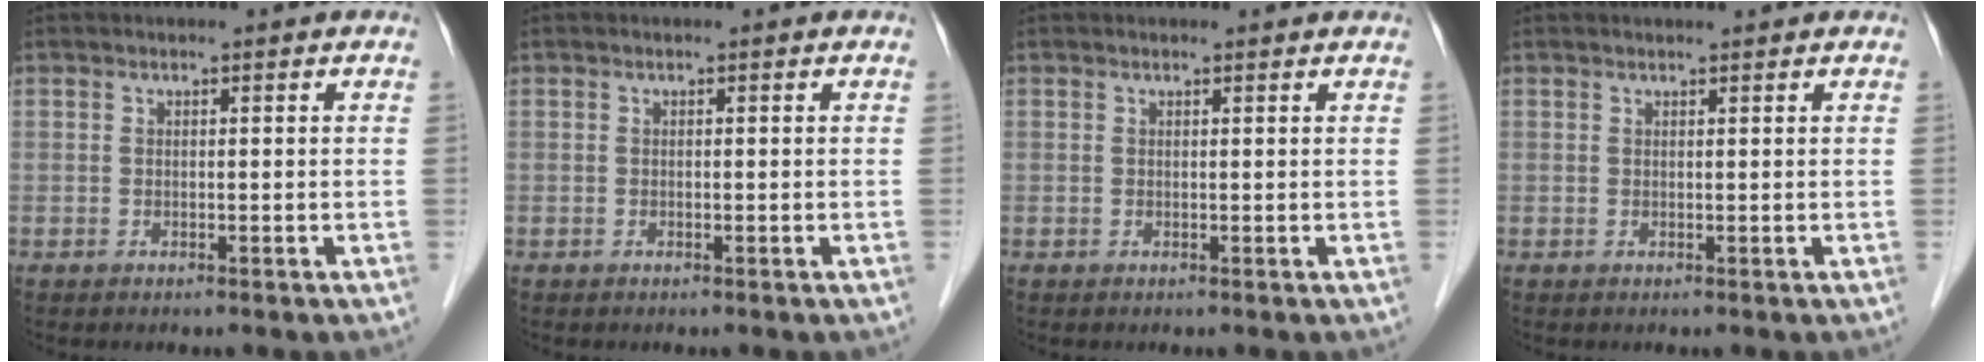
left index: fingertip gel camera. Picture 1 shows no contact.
{"total": 0.0}
{"total": 1.2, "force": [1.2, 0.2, 0.2], "torque": [-0.012, 0.009, 0.013]}
{"total": 2.2, "force": [2.0, 0.1, 0.9], "torque": [-0.009, 0.017, 0.027]}